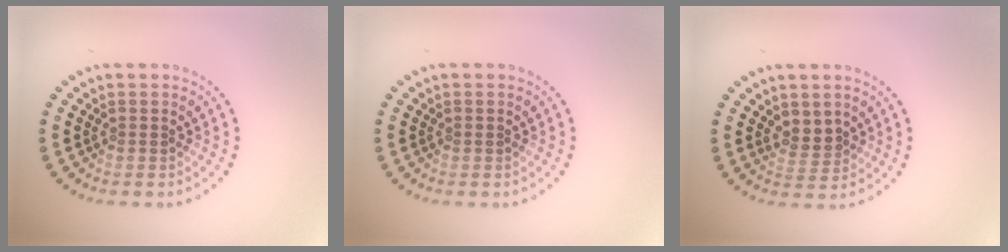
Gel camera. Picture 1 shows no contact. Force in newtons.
{"total": 0.0}
{"total": 1.8, "press": 1.6, "slide": 0.9}